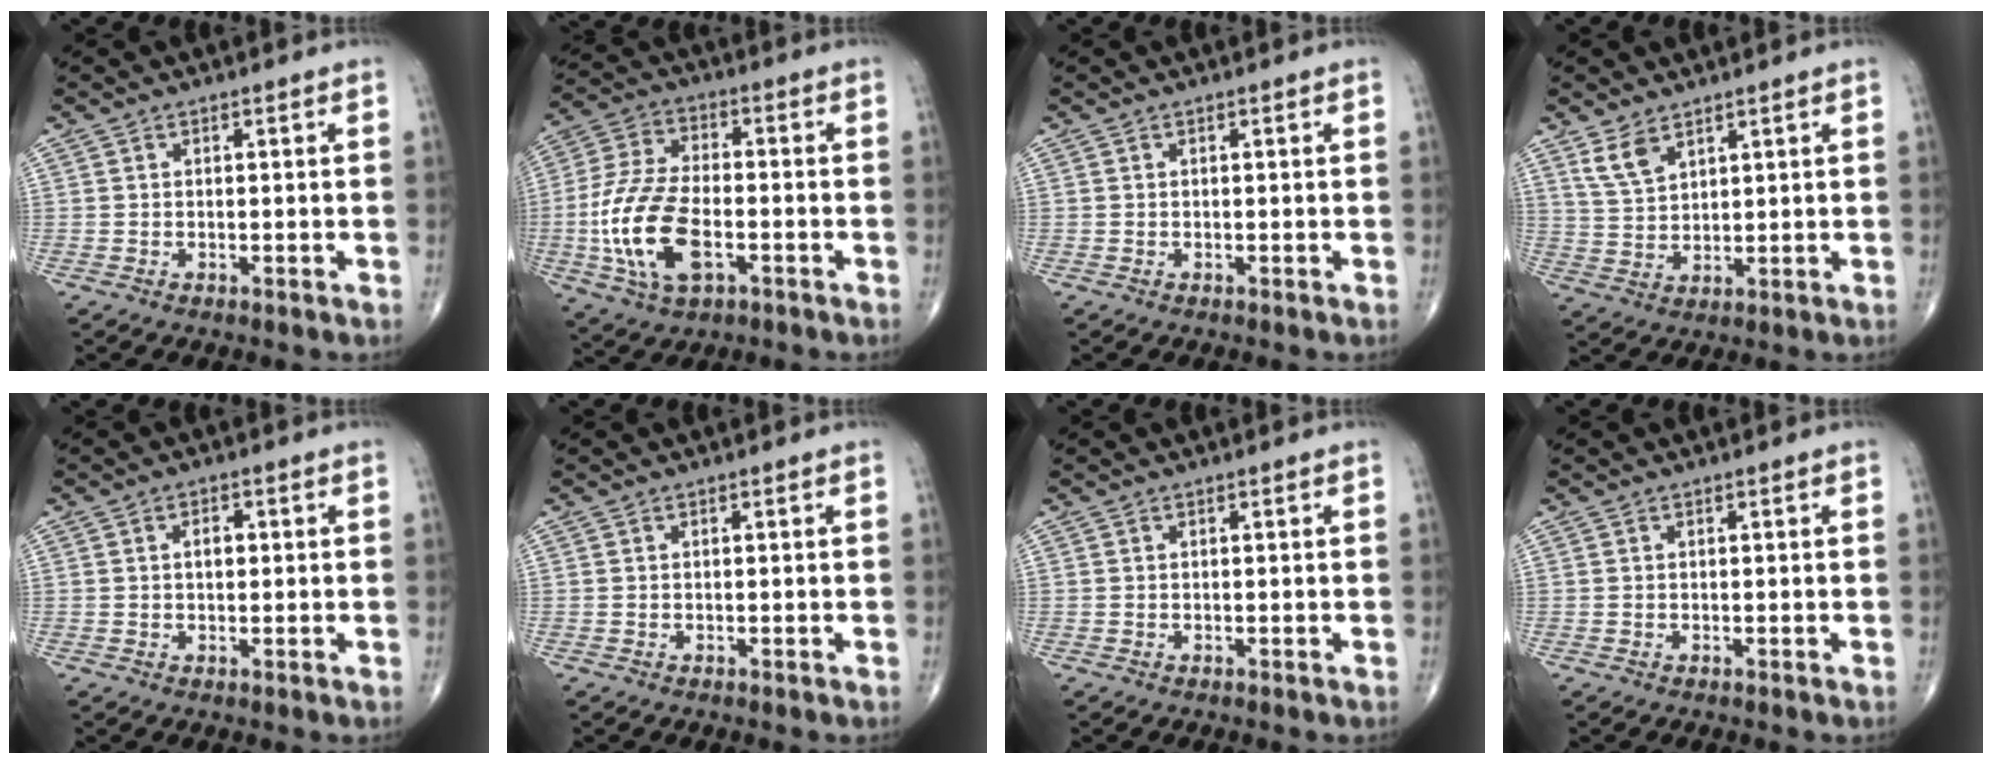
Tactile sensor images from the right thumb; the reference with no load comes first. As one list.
[{"total": 15.7, "force": [-4.0, 8.2, 12.8], "torque": [-0.266, 0.014, -0.074]}, {"total": 0.0}, {"total": 5.1, "force": [3.5, 2.5, 2.9], "torque": [-0.050, -0.017, 0.077]}, {"total": 2.5, "force": [0.3, 1.5, 1.9], "torque": [-0.025, 0.005, 0.004]}, {"total": 0.0}, {"total": 0.0}, {"total": 0.0}]